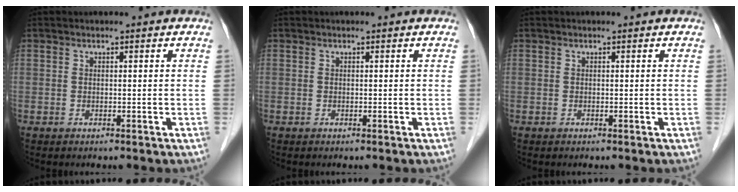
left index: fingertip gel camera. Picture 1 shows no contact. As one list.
[{"total": 0.0}, {"total": 0.0}]